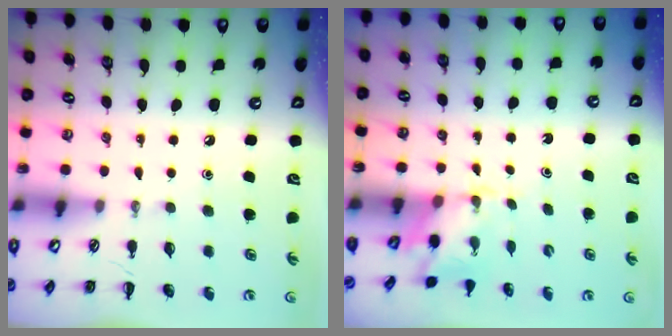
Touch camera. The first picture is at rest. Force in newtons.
{"total": 1.7, "press": 1.5, "slide": 0.6}